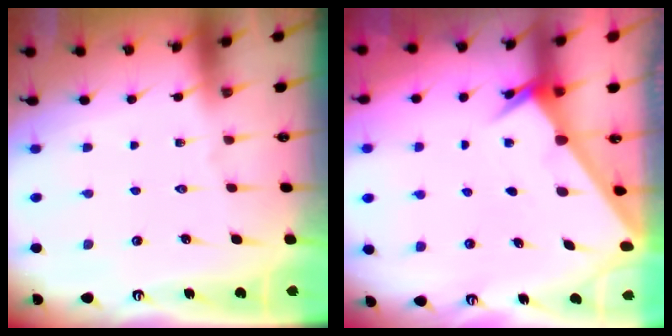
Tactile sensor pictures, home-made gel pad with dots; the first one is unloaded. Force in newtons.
{"total": 2.0, "press": 2.0, "slide": 0.0}